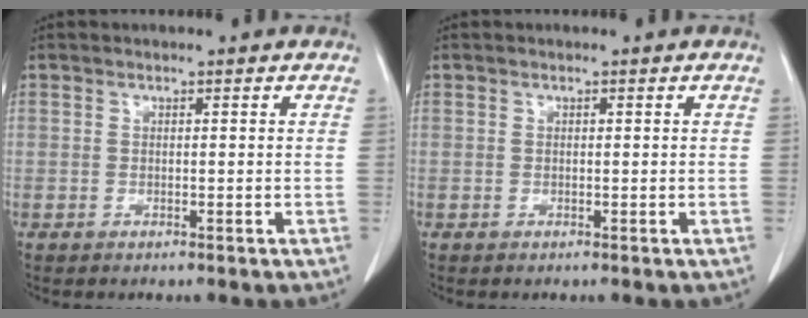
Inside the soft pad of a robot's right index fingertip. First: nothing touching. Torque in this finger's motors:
{"motor_torque": [0.07, -0.01, 0.02, 0.01]}